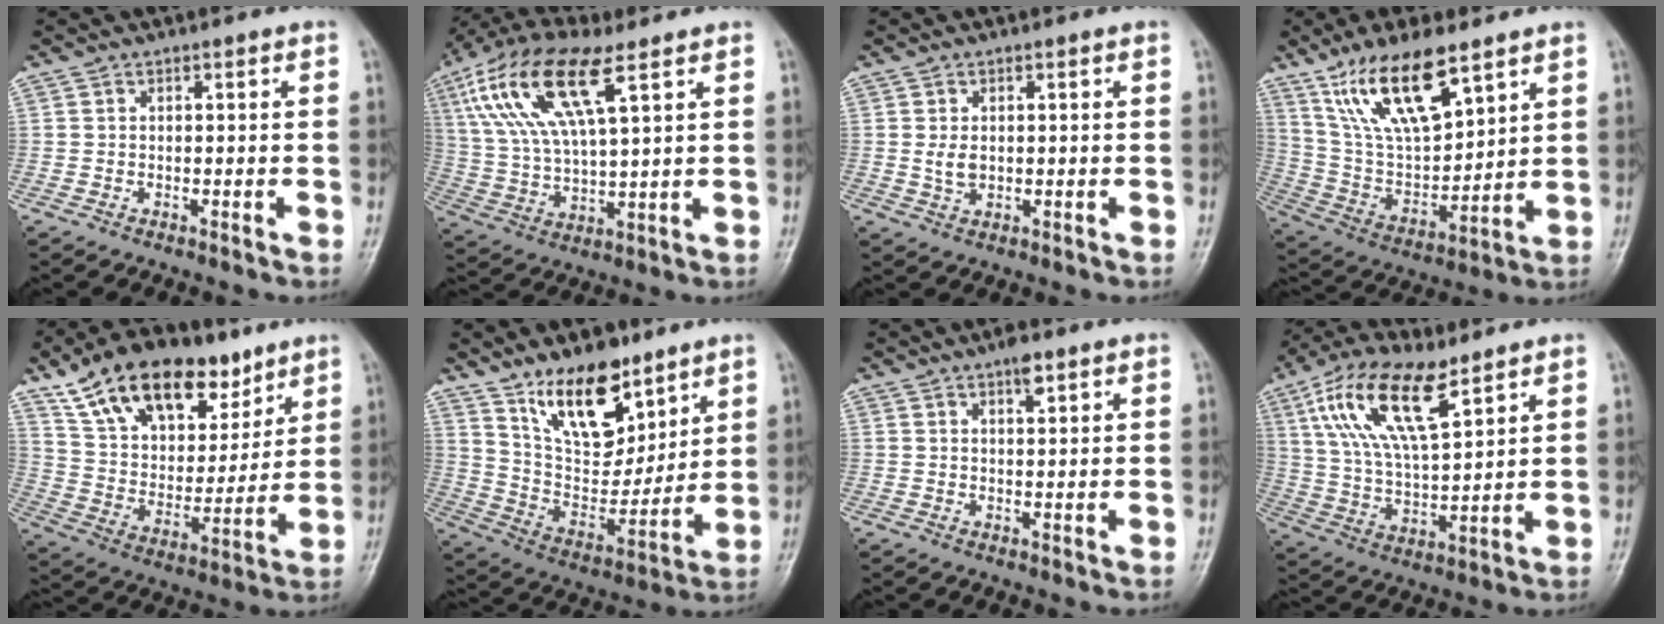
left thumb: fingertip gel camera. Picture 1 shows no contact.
{"total": 17.5, "force": [7.9, 6.3, 14.3], "torque": [-0.293, -0.002, 0.150]}
{"total": 2.7, "force": [0.3, 1.8, 1.9], "torque": [-0.031, -0.006, 0.011]}
{"total": 17.6, "force": [11.0, 6.6, 12.1], "torque": [-0.198, -0.045, 0.221]}
{"total": 23.3, "force": [14.6, 12.4, 13.3], "torque": [-0.186, -0.035, 0.257]}
{"total": 17.2, "force": [11.3, 8.5, 9.8], "torque": [-0.108, -0.074, 0.212]}
{"total": 3.1, "force": [1.9, 1.0, 2.2], "torque": [-0.029, -0.006, 0.030]}
{"total": 17.0, "force": [8.9, 6.8, 12.9], "torque": [-0.231, -0.020, 0.171]}